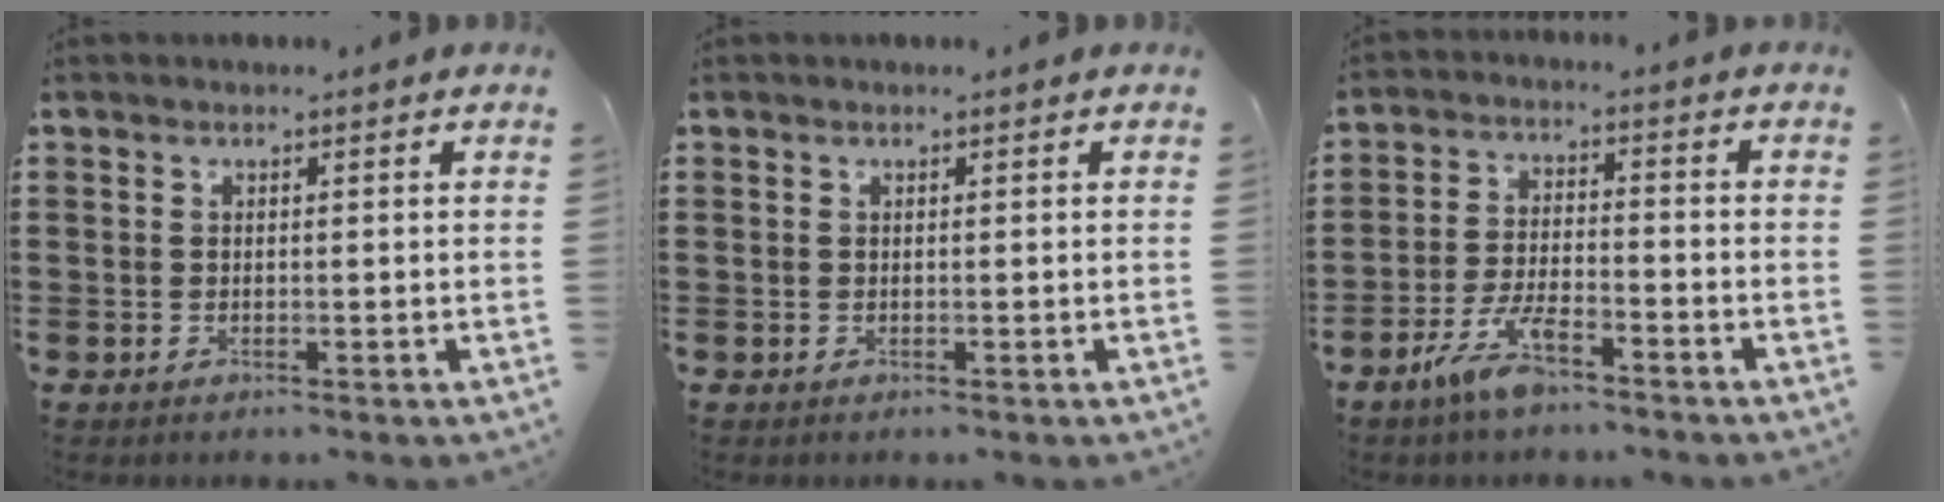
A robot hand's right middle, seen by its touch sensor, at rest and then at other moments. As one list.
[{"total": 0.0}, {"total": 6.5, "force": [-4.5, 1.8, 4.3], "torque": [-0.097, 0.000, -0.087]}]